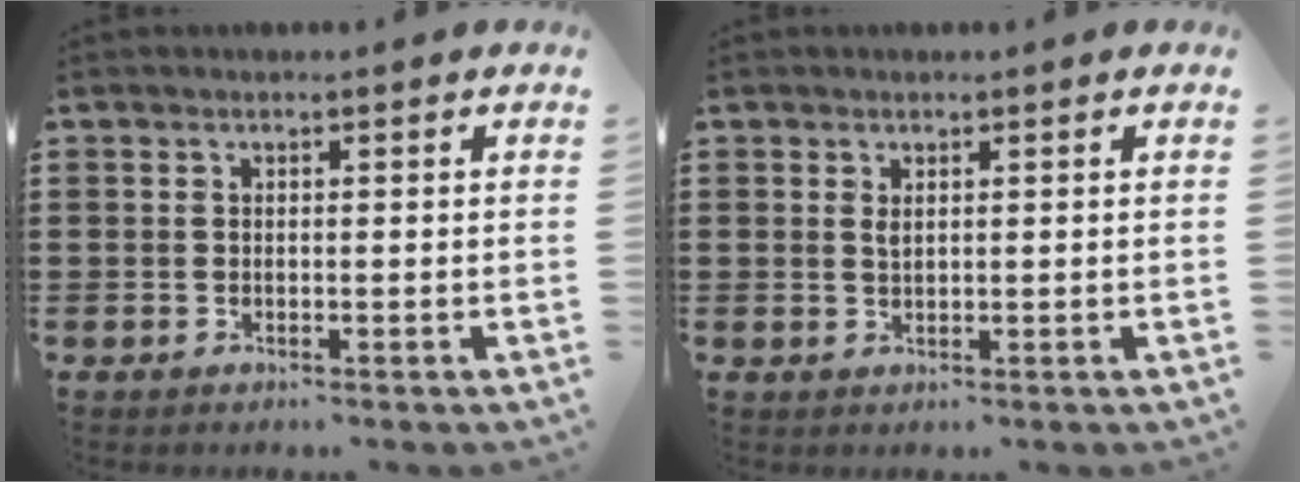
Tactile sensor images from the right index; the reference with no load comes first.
{"total": 1.2, "force": [0.5, 0.5, 0.9], "torque": [-0.021, 0.004, 0.008]}